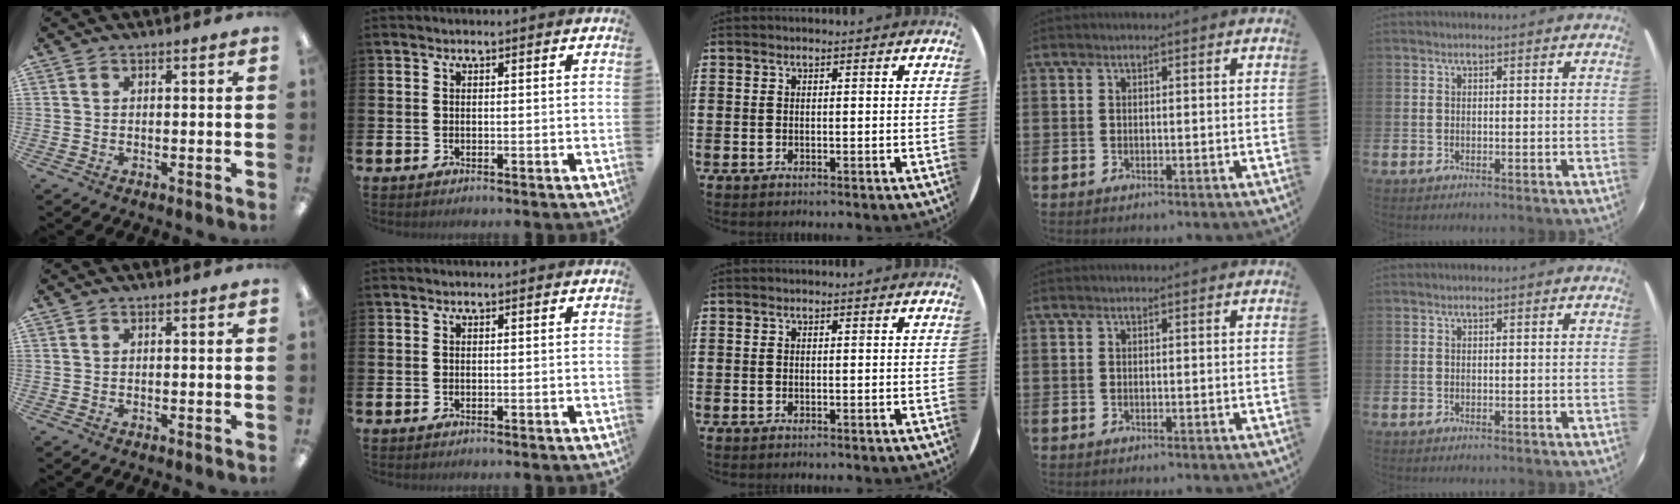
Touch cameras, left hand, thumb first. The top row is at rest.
{}